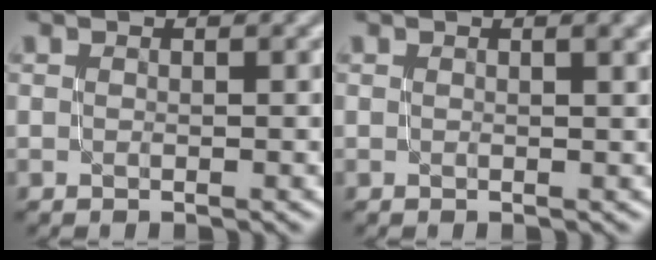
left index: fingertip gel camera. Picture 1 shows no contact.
{"total": 2.3, "force": [0.7, 0.9, 2.1], "torque": [-0.017, 0.007, 0.005]}